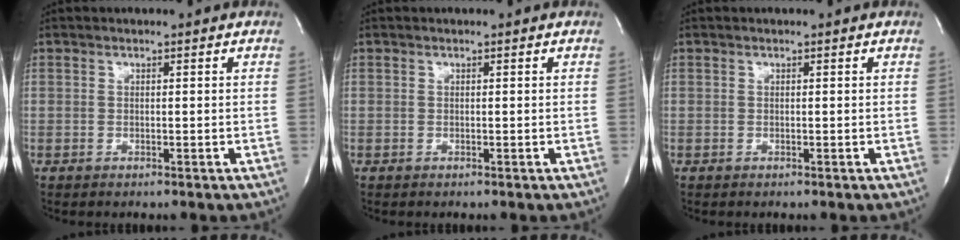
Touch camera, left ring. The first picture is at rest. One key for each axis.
{"total": 0.0}
{"total": 0.0}